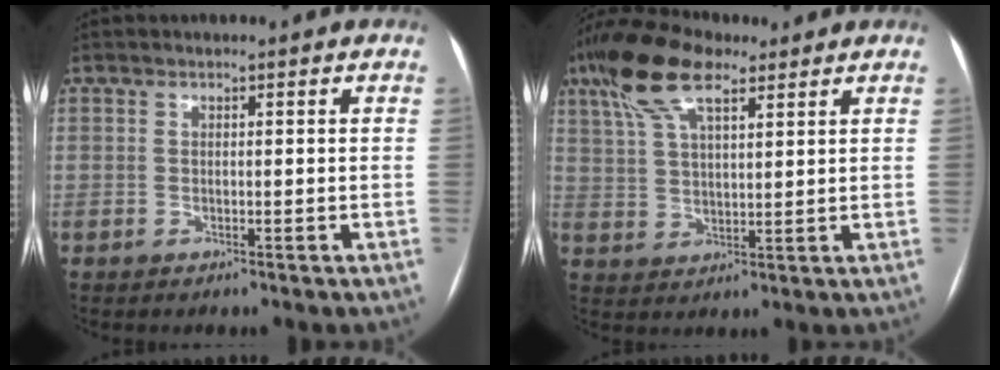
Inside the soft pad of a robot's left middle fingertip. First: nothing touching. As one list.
[{"total": 11.2, "force": [7.1, 3.7, 7.8], "torque": [-0.164, 0.029, 0.136]}]